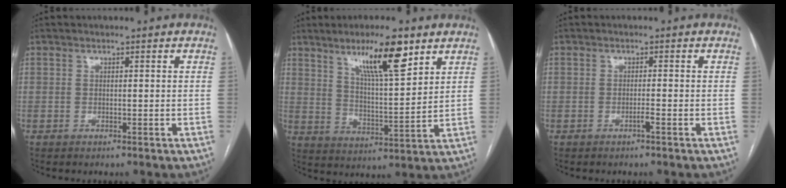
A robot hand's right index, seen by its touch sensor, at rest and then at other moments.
{"total": 11.7, "force": [7.3, 1.8, 9.0], "torque": [-0.153, -0.003, 0.125]}
{"total": 1.1, "force": [-0.6, -0.2, 0.8], "torque": [-0.015, 0.000, -0.011]}